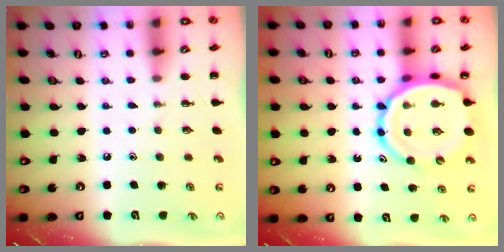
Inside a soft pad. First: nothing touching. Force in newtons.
{"total": 14.6, "press": 14.2, "slide": 3.5}